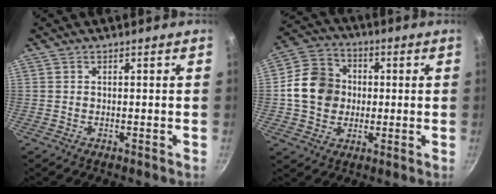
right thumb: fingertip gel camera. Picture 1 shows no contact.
{"total": 12.4, "force": [0.2, 10.7, 6.2], "torque": [-0.085, 0.018, -0.008]}